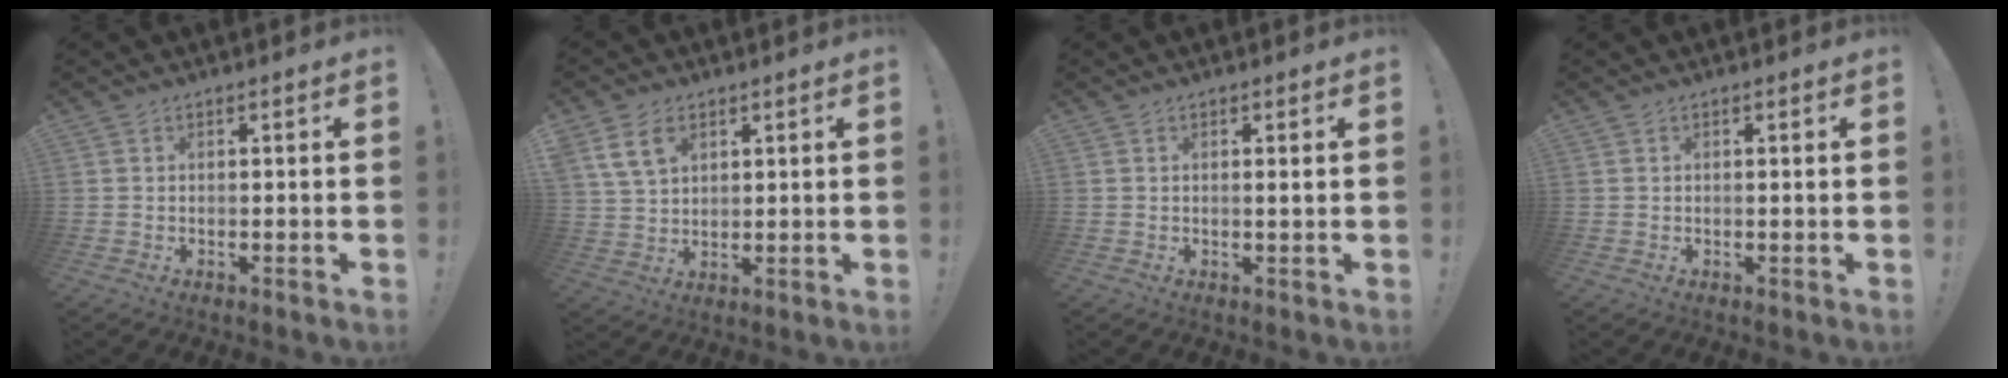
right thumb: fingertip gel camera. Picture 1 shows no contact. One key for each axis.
{"total": 9.0, "fx": 4.5, "fy": 6.1, "fz": 4.7, "tx": -0.082, "ty": -0.003, "tz": 0.093}
{"total": 1.1, "fx": 0.5, "fy": -0.3, "fz": 1.0, "tx": -0.004, "ty": -0.008, "tz": 0.004}
{"total": 0.8, "fx": 0.4, "fy": -0.3, "fz": 0.6, "tx": -0.004, "ty": -0.004, "tz": 0.006}